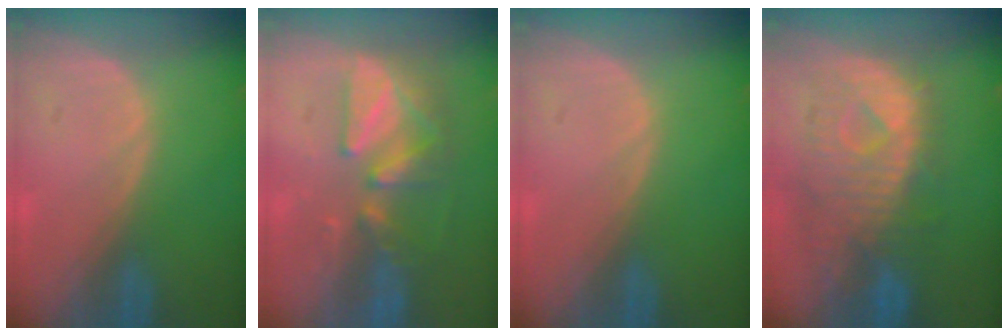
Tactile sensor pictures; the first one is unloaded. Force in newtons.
{"total": 8.6, "press": 7.7, "slide": 3.8}
{"total": 0.0}
{"total": 10.8, "press": 9.6, "slide": 5.0}